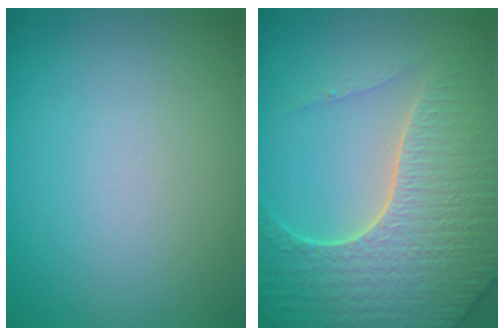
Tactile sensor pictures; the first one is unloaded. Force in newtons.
{"total": 6.9, "press": 6.7, "slide": 1.5}